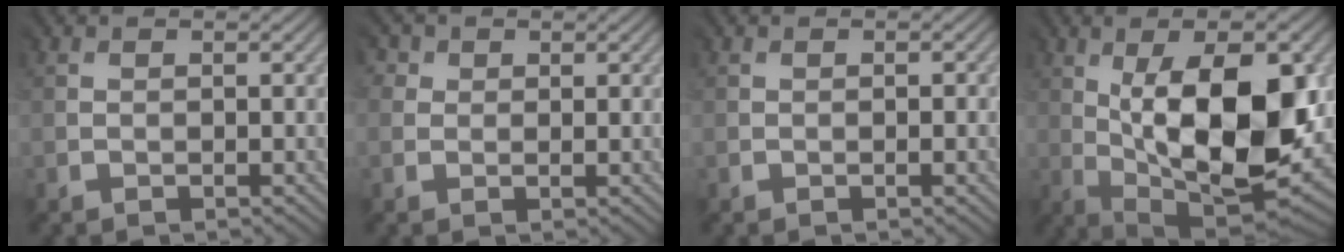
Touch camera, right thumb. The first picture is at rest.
{"total": 2.9, "force": [1.0, 2.6, 0.8], "torque": [-0.034, 0.007, 0.008]}
{"total": 0.0}
{"total": 15.4, "force": [1.2, 6.7, 13.9], "torque": [-0.206, 0.001, 0.022]}